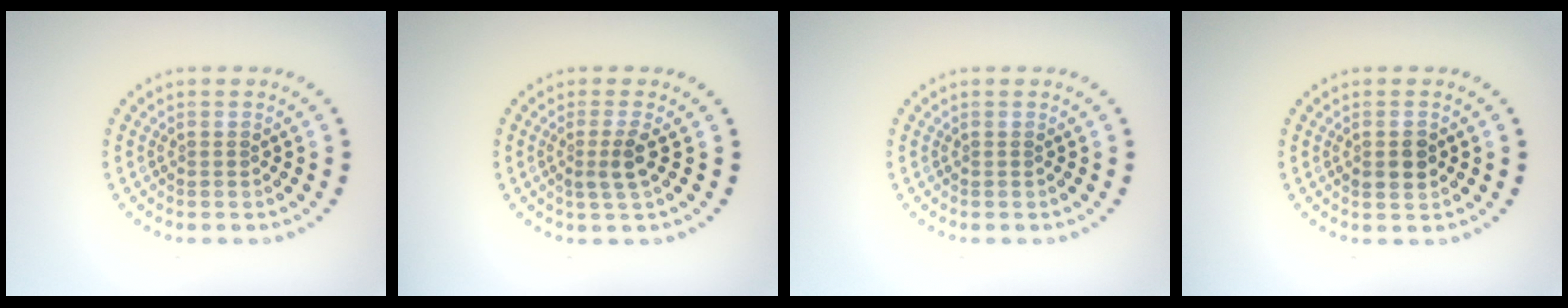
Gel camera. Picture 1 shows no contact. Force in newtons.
{"total": 2.0, "press": 1.5, "slide": 1.3}
{"total": 0.0}
{"total": 1.8, "press": 1.8, "slide": 0.1}